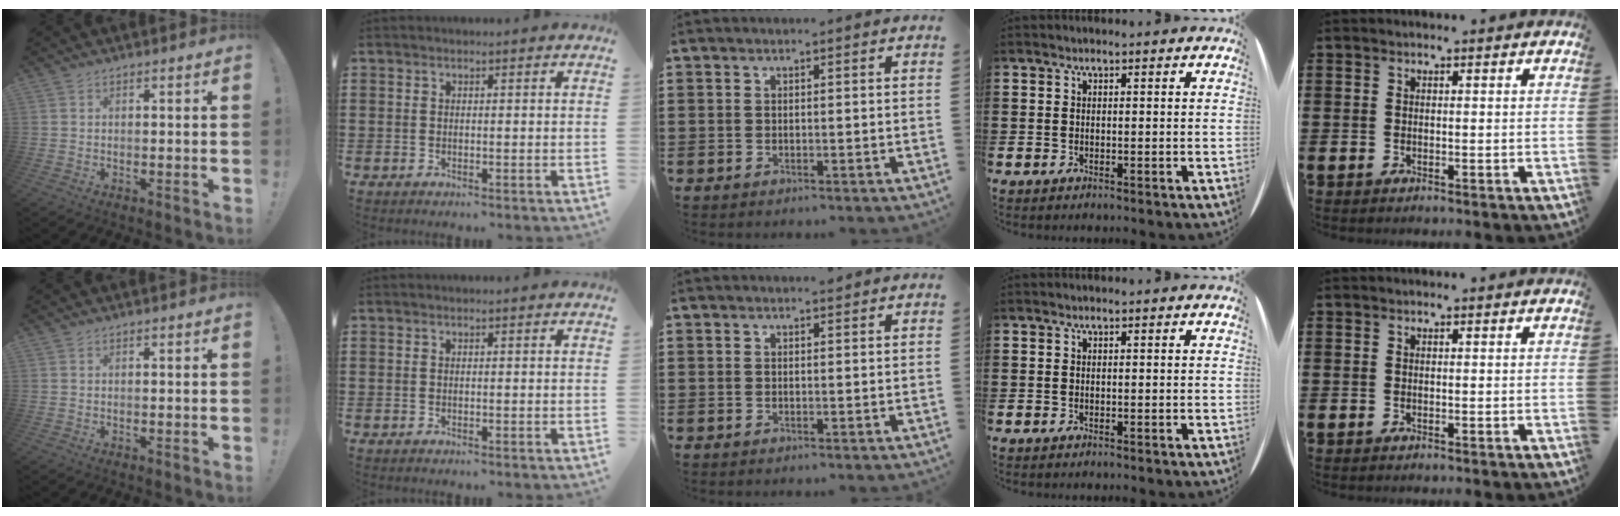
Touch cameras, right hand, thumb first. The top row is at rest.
{"middle": {"total": 0.6, "force": [0.5, 0.4, 0.1], "torque": [0.004, -0.004, 0.007]}}